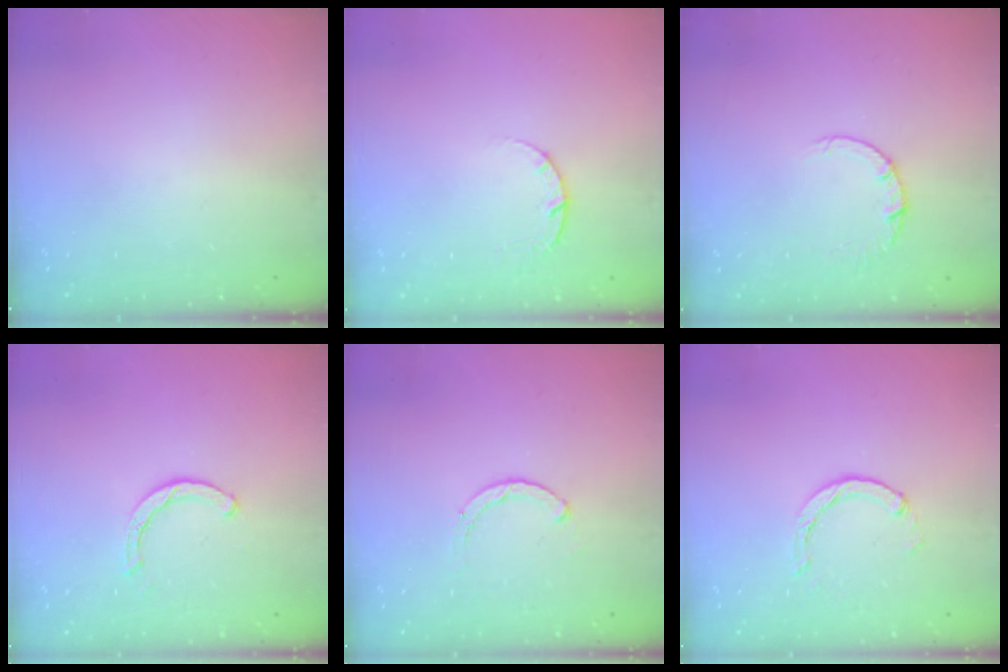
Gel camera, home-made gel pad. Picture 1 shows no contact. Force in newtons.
{"total": 3.2, "press": 3.1, "slide": 0.5}
{"total": 2.7, "press": 2.7, "slide": 0.4}
{"total": 1.6, "press": 1.6, "slide": 0.2}
{"total": 1.1, "press": 1.0, "slide": 0.3}
{"total": 2.9, "press": 2.9, "slide": 0.4}